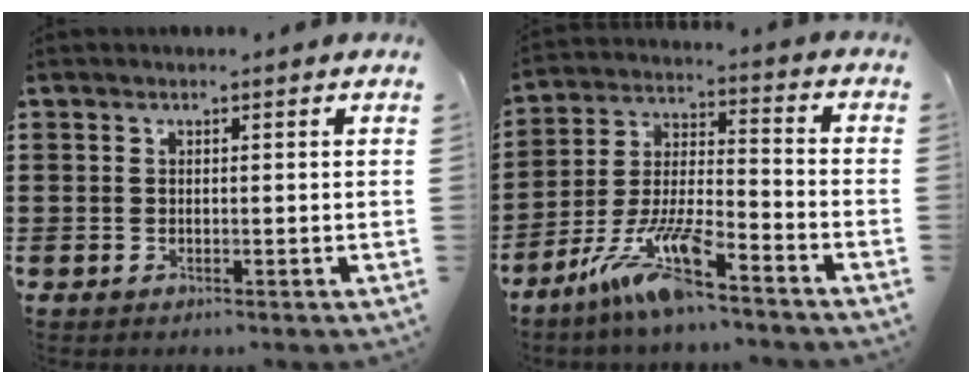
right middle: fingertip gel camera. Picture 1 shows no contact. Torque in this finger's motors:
{"motor_torque": [2.14, 0.00, 1.01, 0.21]}